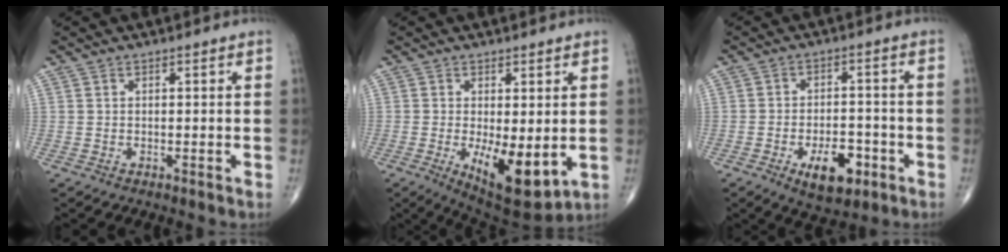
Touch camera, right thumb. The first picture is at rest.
{"total": 11.1, "force": [-1.9, 4.4, 10.0], "torque": [-0.146, -0.029, -0.015]}
{"total": 9.0, "force": [-3.9, 4.6, 6.7], "torque": [-0.088, 0.016, -0.054]}